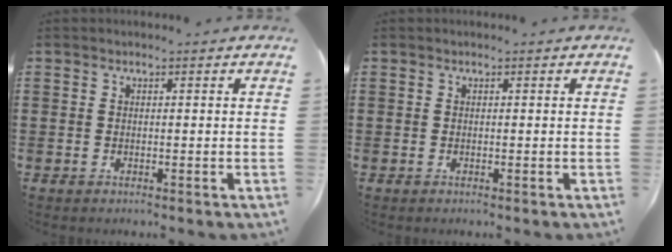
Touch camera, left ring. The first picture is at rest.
{"total": 0.0}